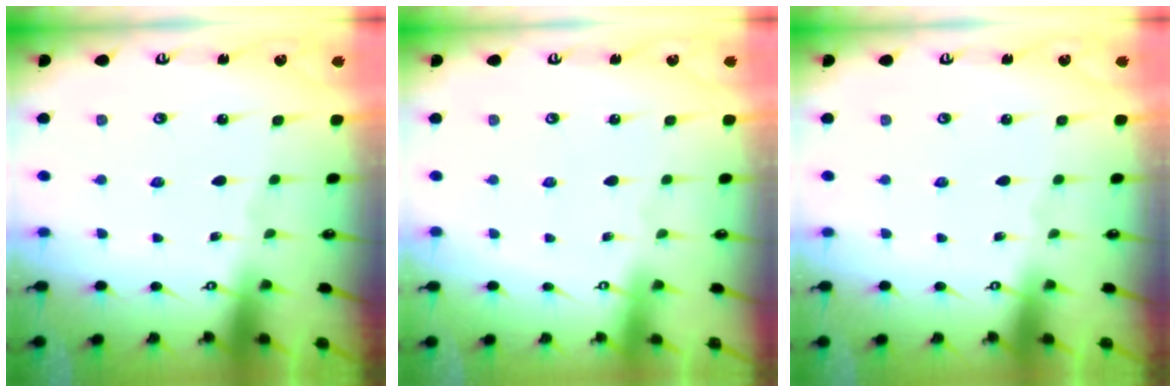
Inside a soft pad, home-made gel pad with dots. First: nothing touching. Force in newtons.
{"total": 3.9, "press": 3.9, "slide": 0.1}
{"total": 0.0}